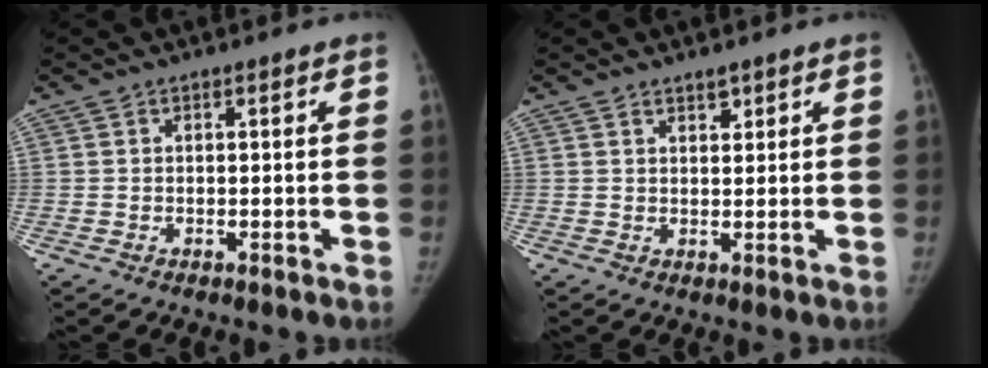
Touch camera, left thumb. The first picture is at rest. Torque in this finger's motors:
{"motor_torque": [-0.33, 0.03, -0.31, 0.35, -0.02]}